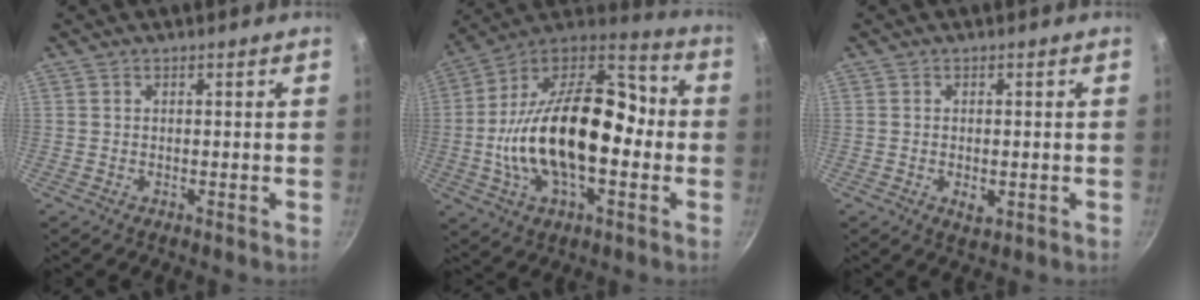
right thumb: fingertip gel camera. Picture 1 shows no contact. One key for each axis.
{"total": 26.9, "fx": -2.7, "fy": 15.1, "fz": 22.1, "tx": -0.376, "ty": 0.052, "tz": -0.062}
{"total": 2.7, "fx": -0.6, "fy": 1.5, "fz": 2.2, "tx": -0.036, "ty": -0.006, "tz": -0.006}